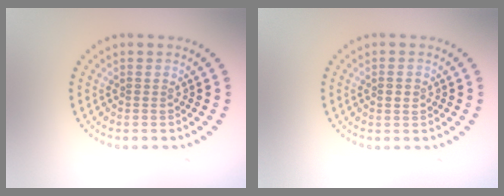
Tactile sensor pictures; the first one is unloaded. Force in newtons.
{"total": 1.1, "press": 1.0, "slide": 0.2}